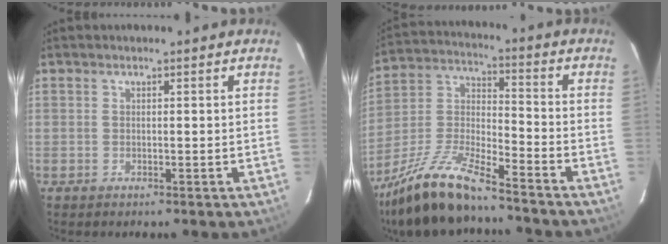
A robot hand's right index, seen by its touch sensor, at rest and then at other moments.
{"total": 16.5, "force": [-13.1, 2.9, 9.7], "torque": [-0.216, -0.009, -0.253]}